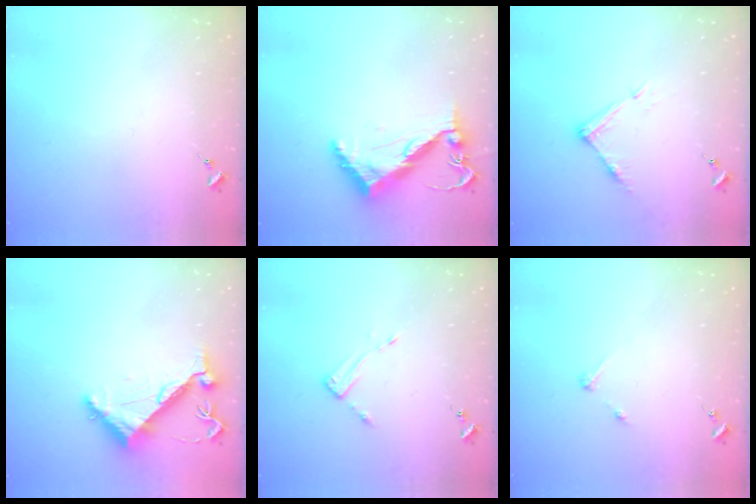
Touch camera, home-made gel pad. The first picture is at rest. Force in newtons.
{"total": 9.7, "press": 9.6, "slide": 1.4}
{"total": 8.0, "press": 8.0, "slide": 0.4}
{"total": 6.7, "press": 6.6, "slide": 0.7}
{"total": 3.1, "press": 3.1, "slide": 0.3}
{"total": 2.7, "press": 2.7, "slide": 0.3}